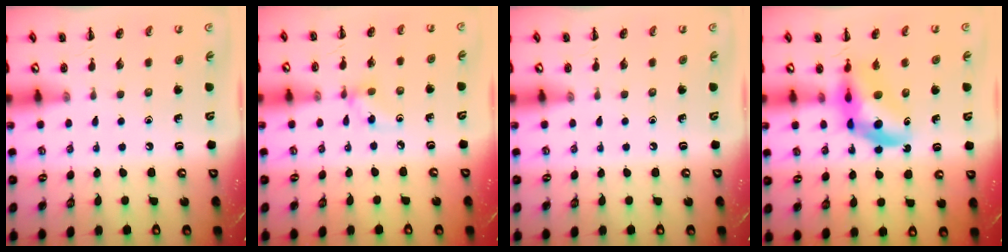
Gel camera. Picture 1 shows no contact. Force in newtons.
{"total": 3.5, "press": 3.3, "slide": 1.2}
{"total": 0.0}
{"total": 8.7, "press": 8.3, "slide": 2.7}